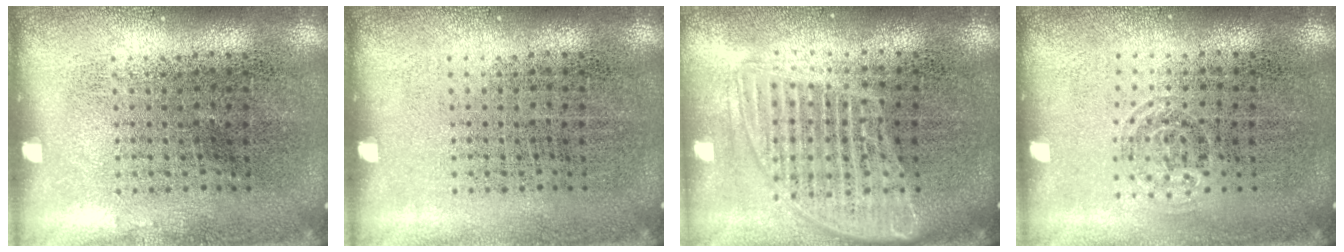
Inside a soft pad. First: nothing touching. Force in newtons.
{"total": 0.0}
{"total": 1.7, "press": 1.5, "slide": 0.9}
{"total": 0.7, "press": 0.5, "slide": 0.5}